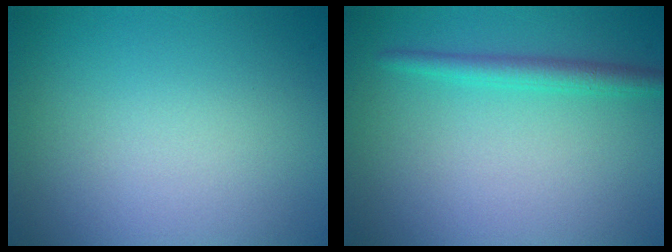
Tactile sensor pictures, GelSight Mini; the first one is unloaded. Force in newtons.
{"total": 2.2, "press": 2.2, "slide": 0.2}